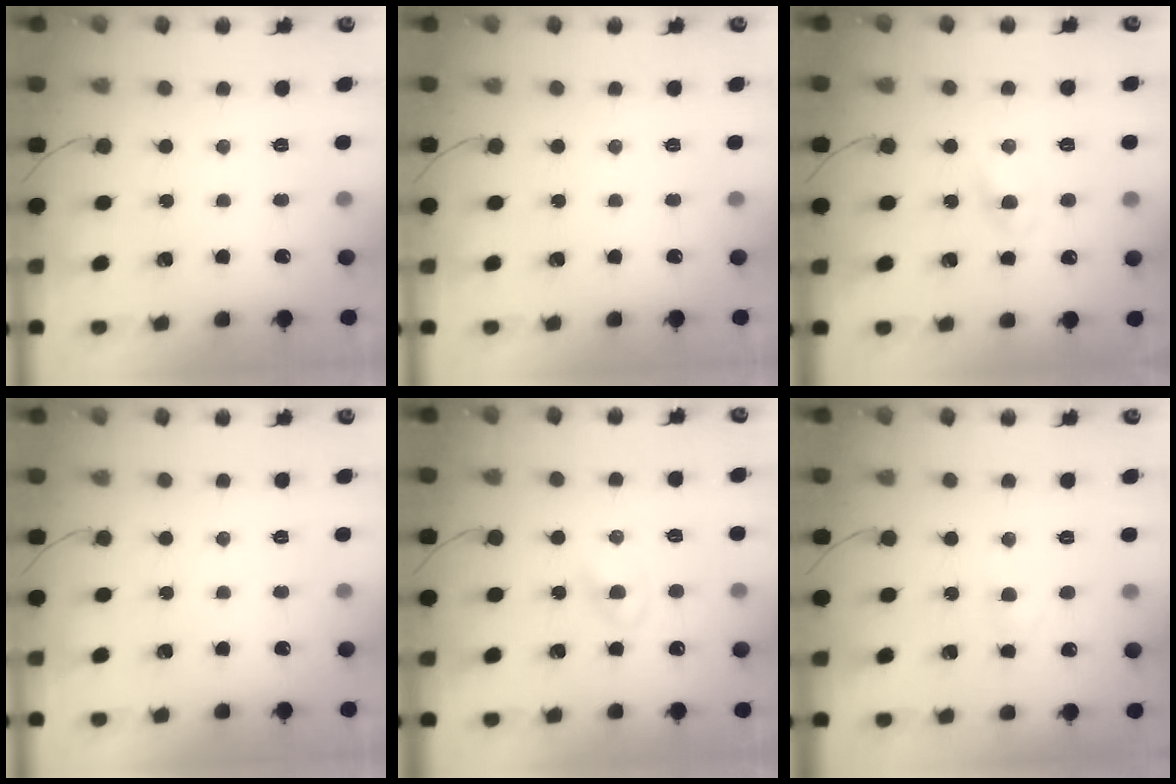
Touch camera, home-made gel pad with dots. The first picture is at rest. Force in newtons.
{"total": 0.0}
{"total": 1.8, "press": 1.6, "slide": 0.8}
{"total": 0.0}
{"total": 1.6, "press": 1.4, "slide": 0.9}
{"total": 1.8, "press": 1.5, "slide": 0.9}